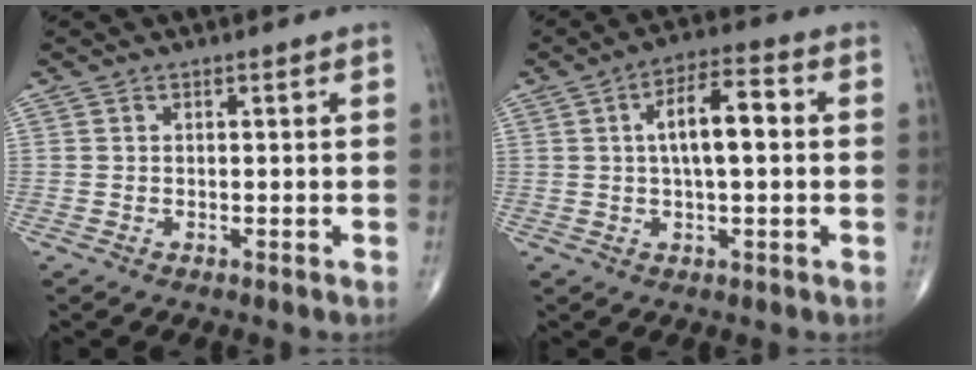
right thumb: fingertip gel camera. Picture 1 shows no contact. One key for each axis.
{"total": 9.4, "fx": 1.1, "fy": 3.3, "fz": 8.7, "tx": -0.142, "ty": 0.021, "tz": 0.011}